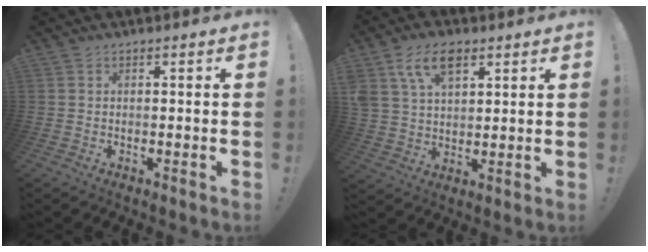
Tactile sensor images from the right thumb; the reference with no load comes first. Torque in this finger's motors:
{"motor_torque": [0.31, 0.38, 1.13, 0.36, 0.36]}